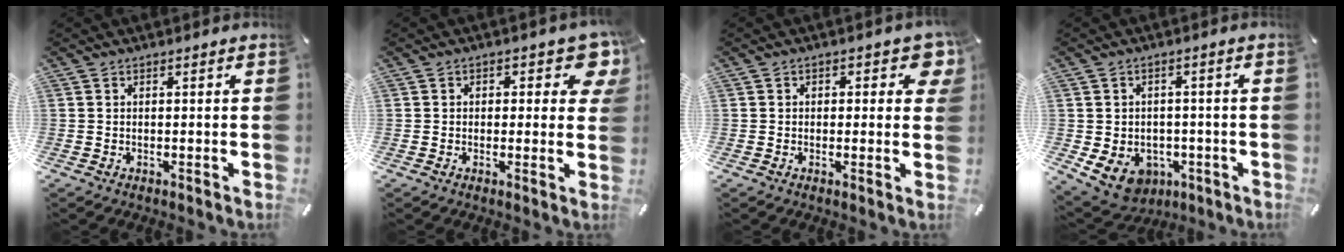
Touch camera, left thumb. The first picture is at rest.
{"total": 6.0, "force": [2.3, 3.5, 4.3], "torque": [-0.038, -0.009, 0.032]}
{"total": 4.5, "force": [1.3, 2.7, 3.4], "torque": [-0.028, -0.003, 0.014]}
{"total": 8.2, "force": [-2.9, 6.8, 3.5], "torque": [-0.076, 0.007, -0.052]}